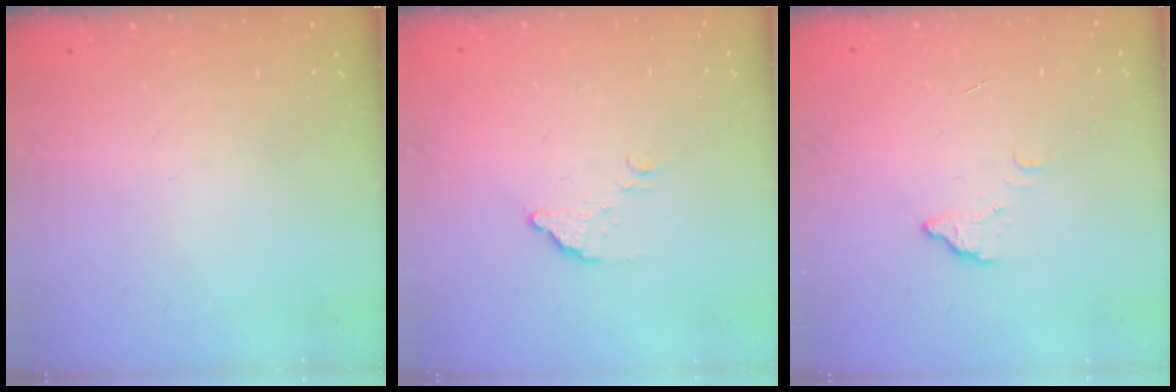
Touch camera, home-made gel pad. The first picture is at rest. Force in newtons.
{"total": 4.6, "press": 4.6, "slide": 0.1}
{"total": 2.7, "press": 2.7, "slide": 0.2}